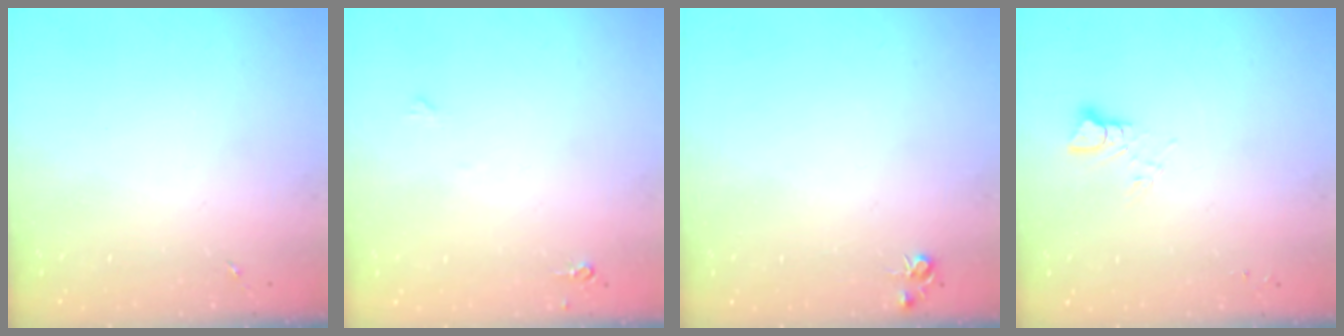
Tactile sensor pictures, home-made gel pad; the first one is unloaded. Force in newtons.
{"total": 3.8, "press": 3.8, "slide": 0.6}
{"total": 4.3, "press": 4.3, "slide": 0.5}
{"total": 2.9, "press": 2.9, "slide": 0.2}